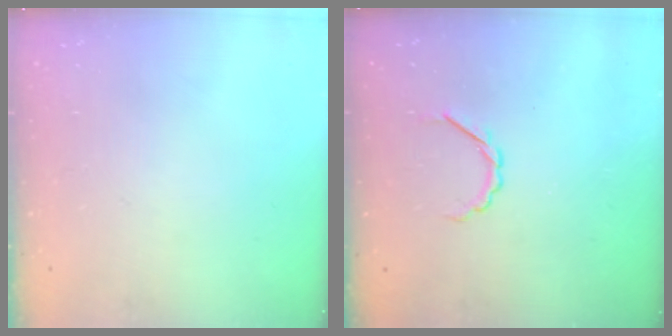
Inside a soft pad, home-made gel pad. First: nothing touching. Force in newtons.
{"total": 2.5, "press": 2.4, "slide": 0.8}